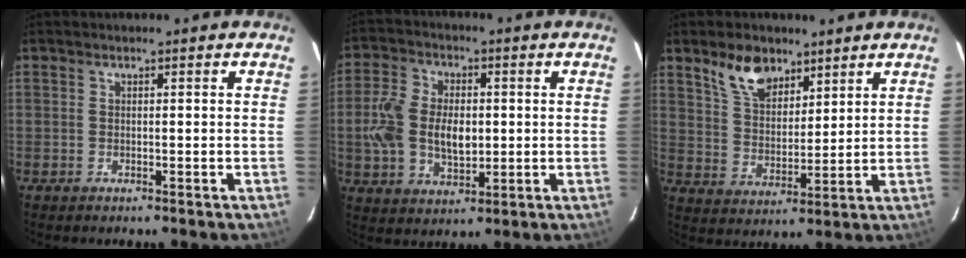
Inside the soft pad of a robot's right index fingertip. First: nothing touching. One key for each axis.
{"total": 11.3, "fx": -0.1, "fy": 7.3, "fz": 8.6, "tx": -0.179, "ty": 0.012, "tz": 0.000}
{"total": 9.1, "fx": 6.2, "fy": 4.9, "fz": 4.6, "tx": -0.082, "ty": 0.015, "tz": 0.121}